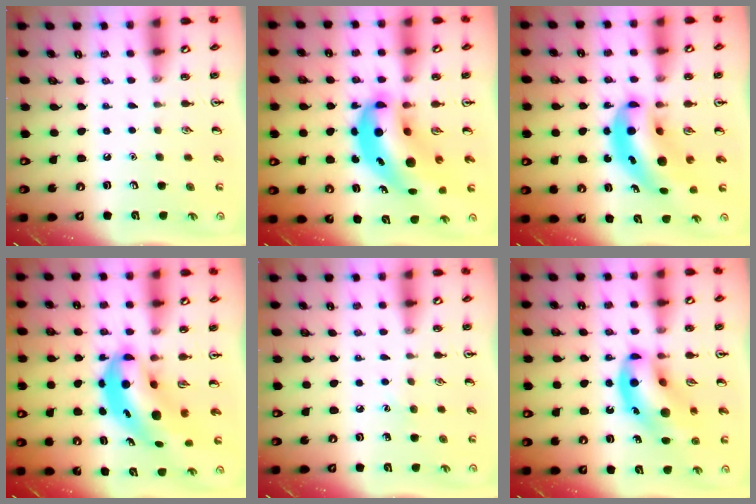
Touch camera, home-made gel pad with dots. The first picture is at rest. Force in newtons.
{"total": 11.8, "press": 11.3, "slide": 3.3}
{"total": 10.9, "press": 10.3, "slide": 3.5}
{"total": 8.1, "press": 7.7, "slide": 2.4}
{"total": 3.9, "press": 3.7, "slide": 1.2}
{"total": 16.6, "press": 16.2, "slide": 3.8}